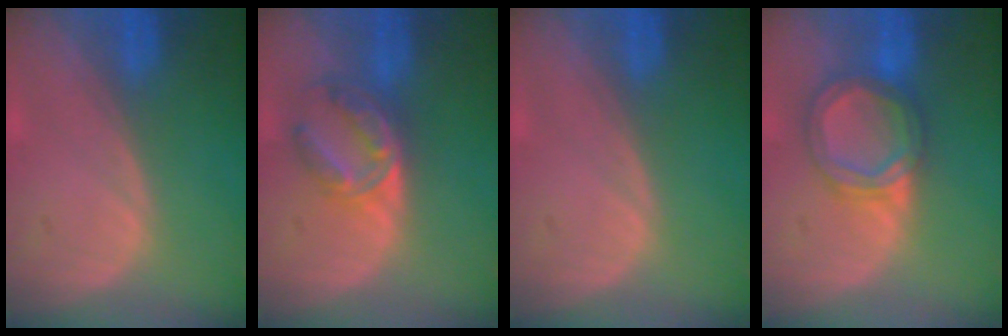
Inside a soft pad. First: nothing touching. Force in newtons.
{"total": 6.4, "press": 5.8, "slide": 2.8}
{"total": 0.0}
{"total": 6.3, "press": 5.9, "slide": 2.3}